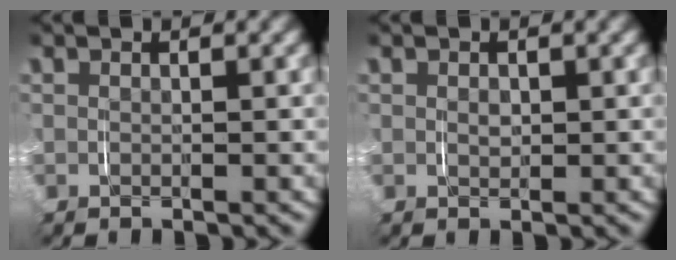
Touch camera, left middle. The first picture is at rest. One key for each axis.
{"total": 0.7, "fx": 0.0, "fy": 0.5, "fz": 0.4, "tx": -0.008, "ty": -0.007, "tz": 0.004}